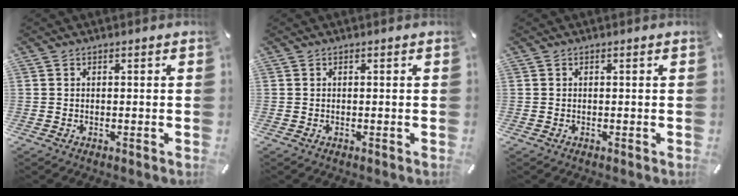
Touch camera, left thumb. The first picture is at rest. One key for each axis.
{"total": 0.0}
{"total": 0.0}